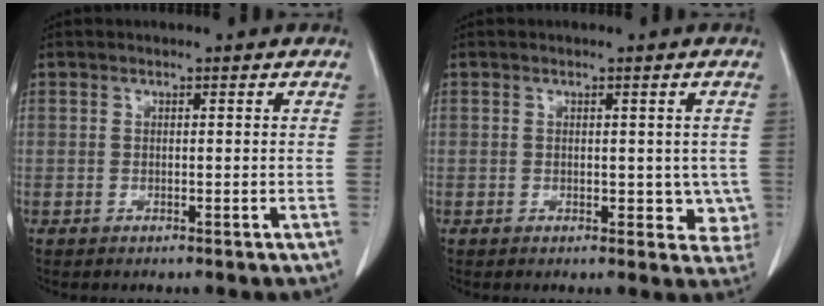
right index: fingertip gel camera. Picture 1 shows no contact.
{"total": 4.4, "force": [-0.2, 2.8, 3.4], "torque": [-0.017, 0.002, 0.000]}